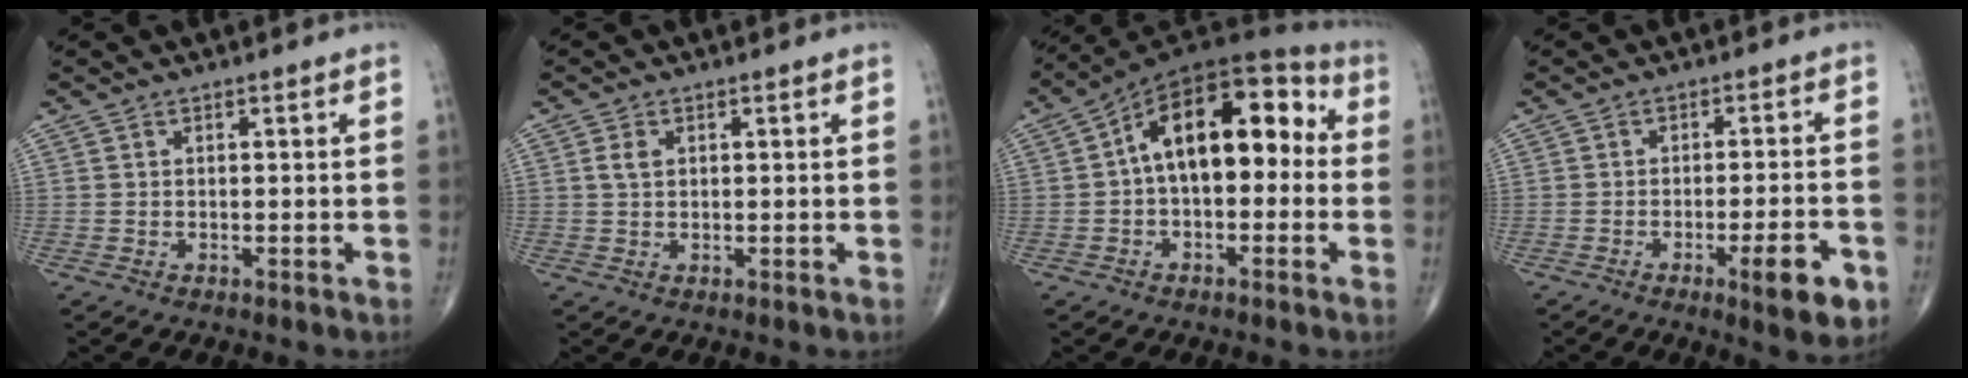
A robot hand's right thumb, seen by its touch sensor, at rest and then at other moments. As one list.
[{"total": 2.1, "force": [0.6, 1.4, 1.5], "torque": [-0.029, 0.004, 0.013]}, {"total": 16.6, "force": [1.1, 9.2, 13.7], "torque": [-0.183, 0.052, 0.005]}, {"total": 8.5, "force": [-3.9, 1.7, 7.4], "torque": [-0.097, 0.011, -0.049]}]